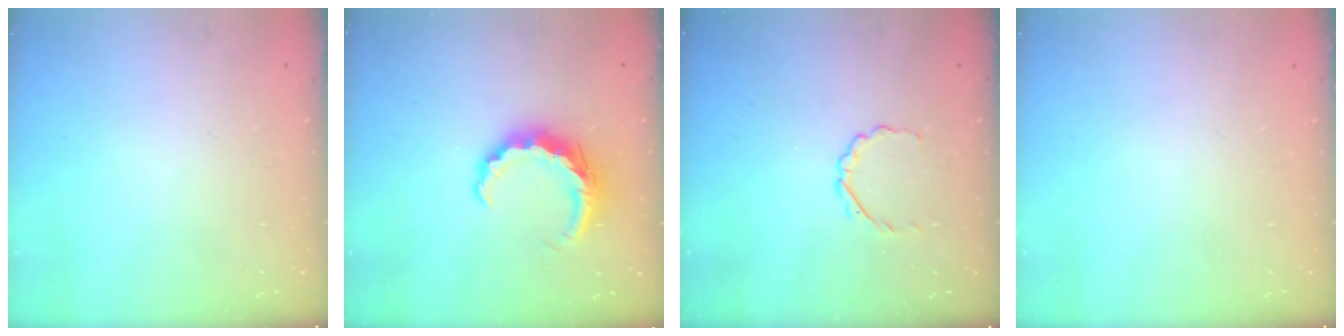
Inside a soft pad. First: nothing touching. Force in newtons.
{"total": 8.0, "press": 7.9, "slide": 1.1}
{"total": 2.7, "press": 2.5, "slide": 0.9}
{"total": 0.0}